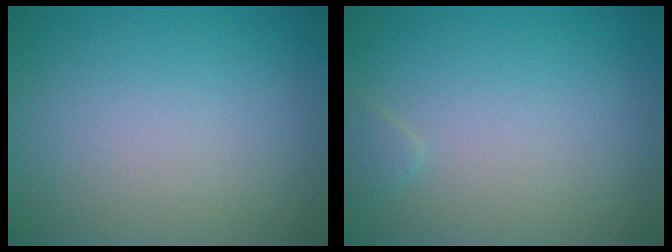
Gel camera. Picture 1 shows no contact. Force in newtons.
{"total": 0.7, "press": 0.7, "slide": 0.0}